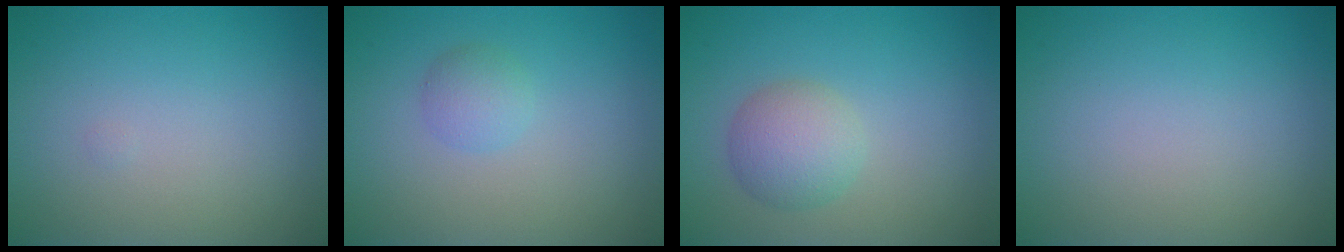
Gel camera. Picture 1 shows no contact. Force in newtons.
{"total": 1.6, "press": 1.6, "slide": 0.0}
{"total": 3.3, "press": 3.3, "slide": 0.0}
{"total": 0.0}